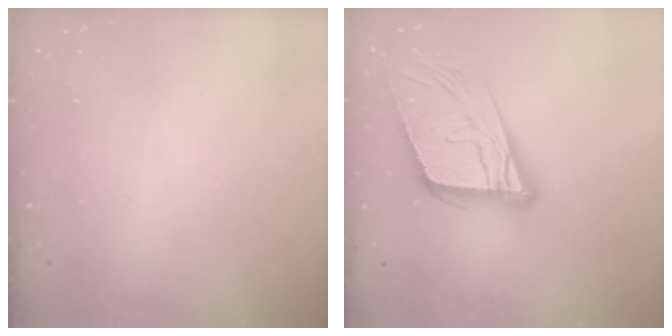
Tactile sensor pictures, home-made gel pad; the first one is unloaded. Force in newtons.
{"total": 17.6, "press": 17.4, "slide": 2.6}